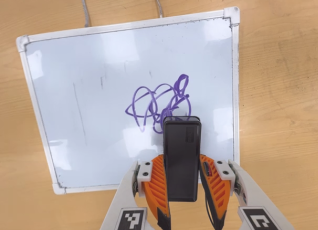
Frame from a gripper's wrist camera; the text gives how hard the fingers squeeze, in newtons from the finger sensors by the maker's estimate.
{"total": 4.2, "left": 2.7, "right": 5.7}